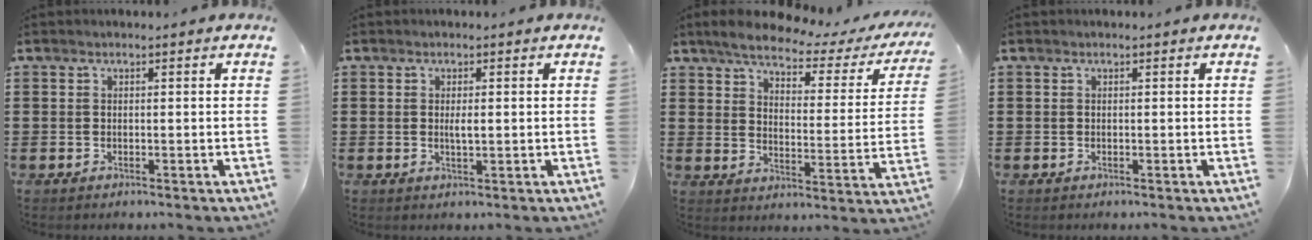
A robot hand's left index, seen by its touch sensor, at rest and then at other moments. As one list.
[{"total": 1.2, "force": [0.1, 0.4, 1.2], "torque": [-0.023, 0.000, 0.001]}, {"total": 5.1, "force": [4.3, 1.0, 2.5], "torque": [-0.072, -0.022, 0.069]}, {"total": 0.0}]